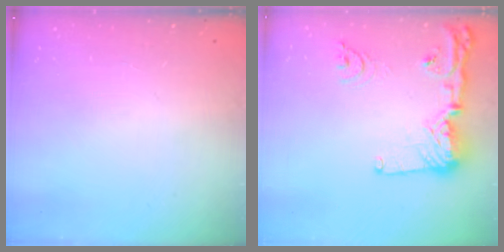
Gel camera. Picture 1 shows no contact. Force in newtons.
{"total": 16.7, "press": 16.6, "slide": 1.9}